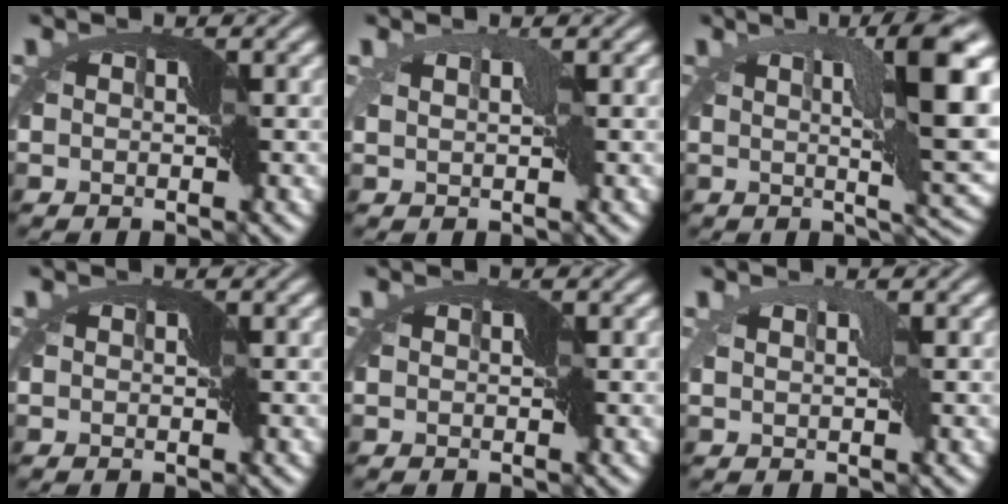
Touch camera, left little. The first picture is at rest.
{"total": 0.6, "force": [0.5, -0.2, 0.2], "torque": [-0.009, 0.004, 0.012]}
{"total": 8.9, "force": [2.4, 1.1, 8.5], "torque": [-0.117, 0.011, 0.034]}
{"total": 0.0}
{"total": 0.0}
{"total": 0.7, "force": [0.5, 0.1, 0.4], "torque": [-0.010, 0.004, 0.011]}